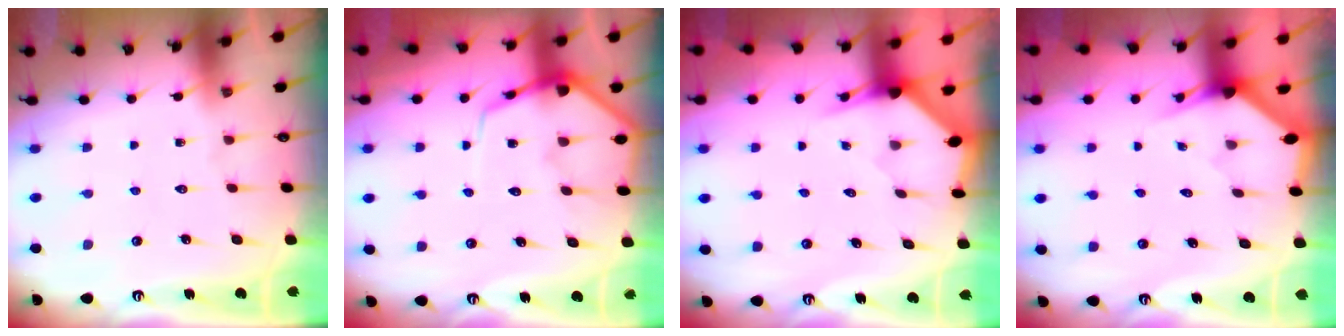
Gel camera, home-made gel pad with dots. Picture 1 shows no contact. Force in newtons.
{"total": 7.8, "press": 7.8, "slide": 0.8}
{"total": 3.0, "press": 3.0, "slide": 0.2}
{"total": 2.4, "press": 2.4, "slide": 0.2}